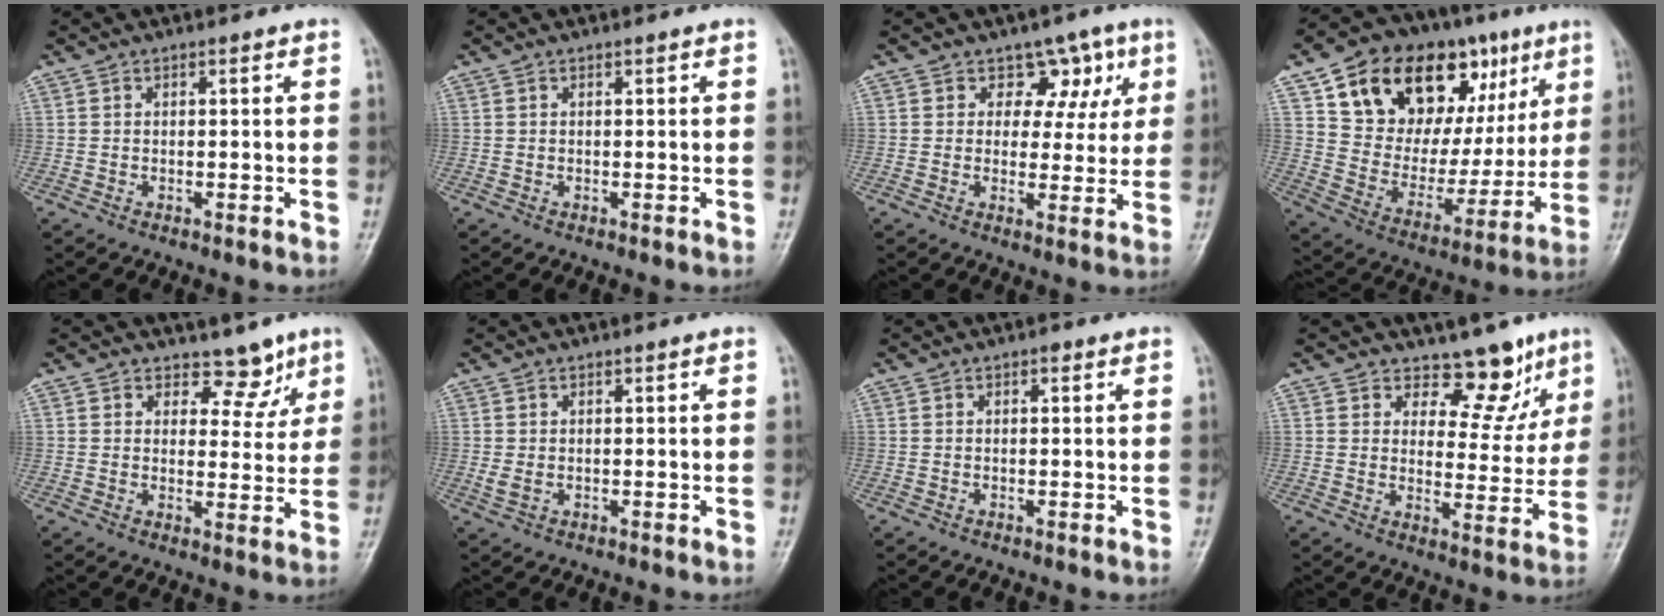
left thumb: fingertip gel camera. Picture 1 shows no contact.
{"total": 0.0}
{"total": 6.8, "force": [3.2, 5.3, 2.7], "torque": [0.014, -0.007, 0.038]}
{"total": 27.5, "force": [12.7, 16.4, 18.0], "torque": [-0.227, -0.003, 0.216]}
{"total": 5.9, "force": [4.3, 3.9, 1.5], "torque": [0.021, -0.025, 0.060]}
{"total": 1.6, "force": [0.1, 1.1, 1.2], "torque": [-0.026, -0.001, 0.006]}
{"total": 0.7, "force": [0.3, 0.4, 0.5], "torque": [-0.002, 0.001, 0.002]}
{"total": 9.3, "force": [7.0, 5.4, 2.9], "torque": [0.008, -0.048, 0.100]}